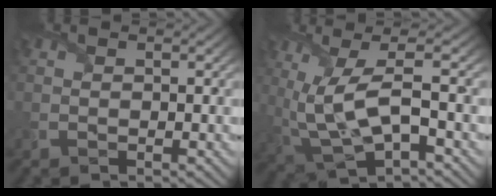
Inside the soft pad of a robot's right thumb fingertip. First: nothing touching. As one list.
[{"total": 9.5, "force": [0.6, 3.0, 9.0], "torque": [-0.201, 0.003, 0.013]}]